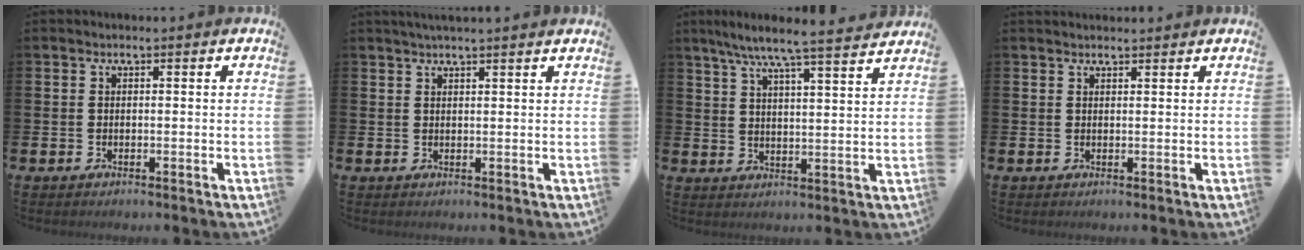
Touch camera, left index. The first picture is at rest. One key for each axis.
{"total": 1.9, "fx": 1.8, "fy": -0.3, "fz": 0.5, "tx": -0.008, "ty": -0.004, "tz": 0.033}
{"total": 7.5, "fx": 6.8, "fy": -0.3, "fz": 3.1, "tx": -0.076, "ty": -0.042, "tz": 0.116}
{"total": 1.3, "fx": 1.3, "fy": 0.3, "fz": 0.2, "tx": 0.009, "ty": -0.002, "tz": 0.020}